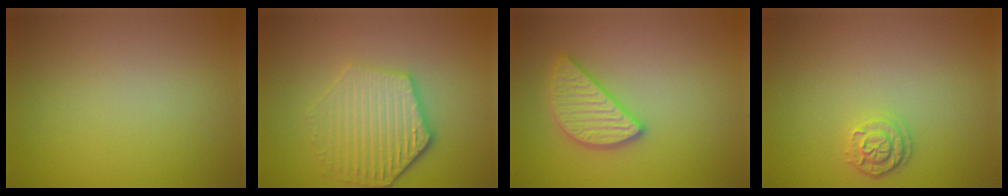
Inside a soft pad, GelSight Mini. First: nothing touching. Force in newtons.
{"total": 5.9, "press": 4.4, "slide": 3.9}
{"total": 3.1, "press": 3.1, "slide": 0.3}
{"total": 2.0, "press": 1.9, "slide": 0.5}